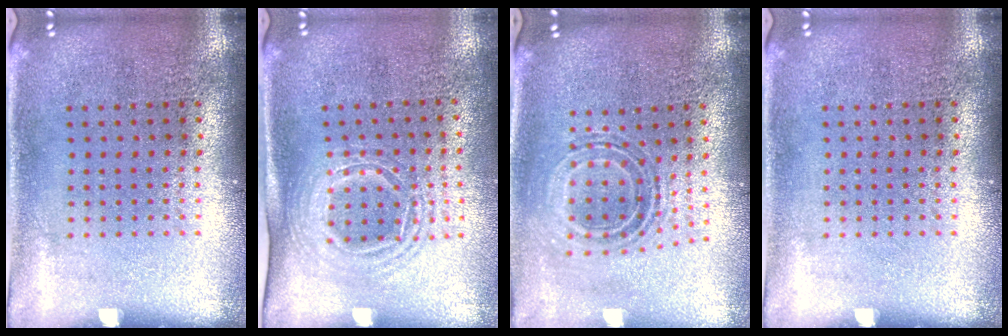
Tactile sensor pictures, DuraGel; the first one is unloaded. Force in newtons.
{"total": 1.6, "press": 1.3, "slide": 1.0}
{"total": 0.7, "press": 0.7, "slide": 0.2}
{"total": 0.0}